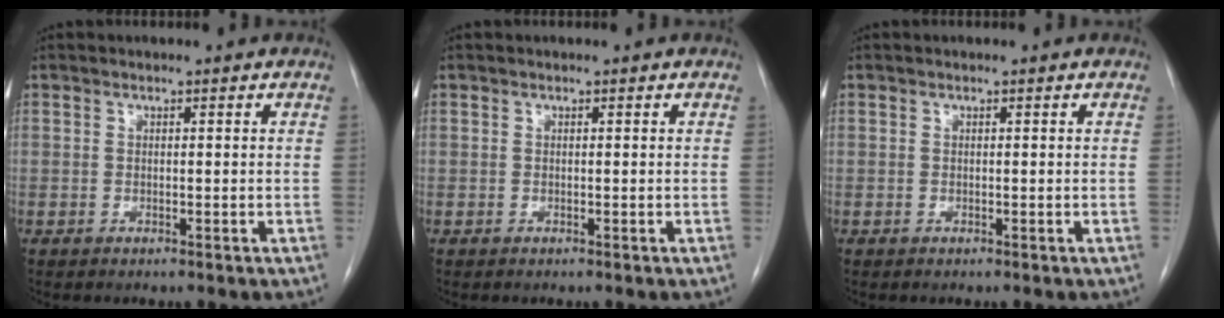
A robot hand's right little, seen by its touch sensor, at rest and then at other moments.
{"total": 0.0}
{"total": 0.0}